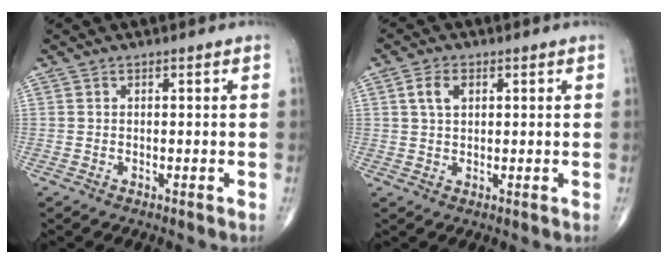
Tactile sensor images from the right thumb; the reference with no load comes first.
{"total": 3.7, "force": [1.2, 2.3, 2.6], "torque": [-0.048, 0.001, 0.022]}